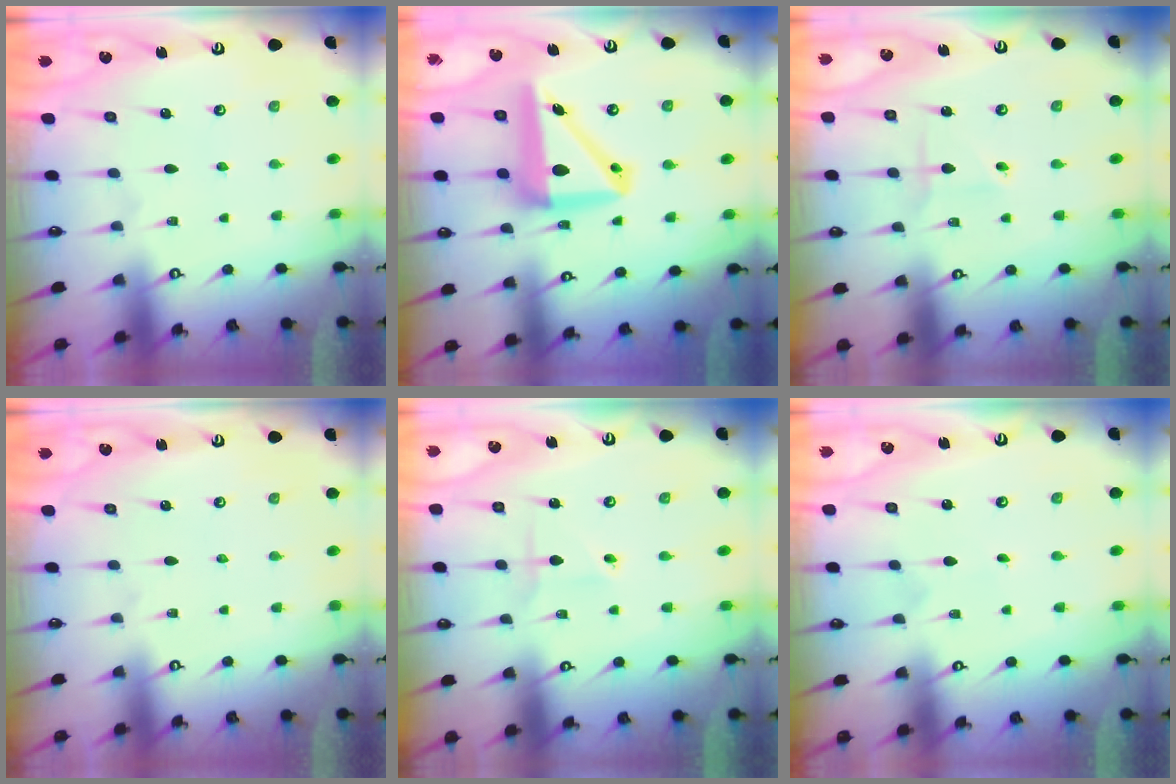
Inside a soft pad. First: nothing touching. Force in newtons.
{"total": 13.2, "press": 12.9, "slide": 2.9}
{"total": 2.2, "press": 2.2, "slide": 0.2}
{"total": 0.0}
{"total": 2.2, "press": 2.2, "slide": 0.2}
{"total": 0.7, "press": 0.7, "slide": 0.0}